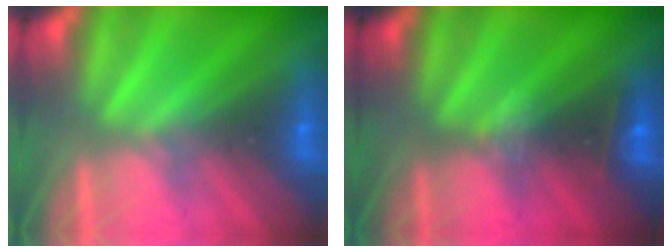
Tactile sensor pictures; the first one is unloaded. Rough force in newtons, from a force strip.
{"total": 2.7}